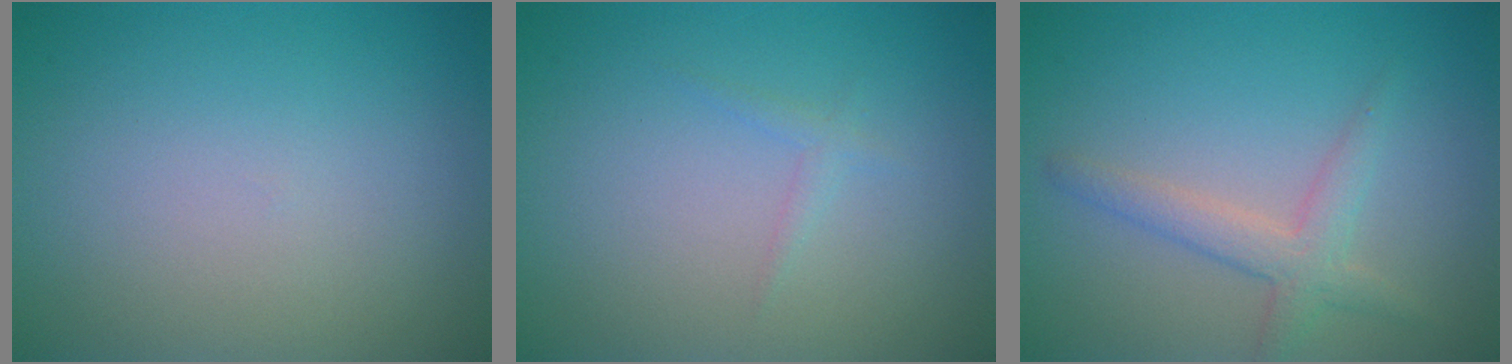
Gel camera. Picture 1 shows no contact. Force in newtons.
{"total": 0.8, "press": 0.8, "slide": 0.1}
{"total": 2.6, "press": 2.6, "slide": 0.1}